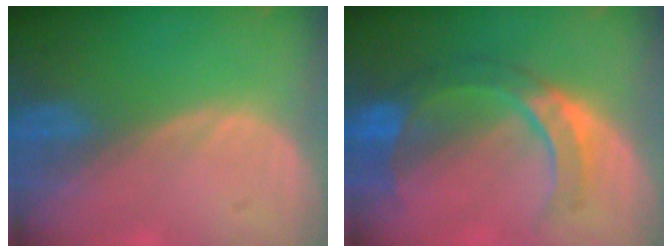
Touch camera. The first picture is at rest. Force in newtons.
{"total": 7.8, "press": 7.6, "slide": 1.6}